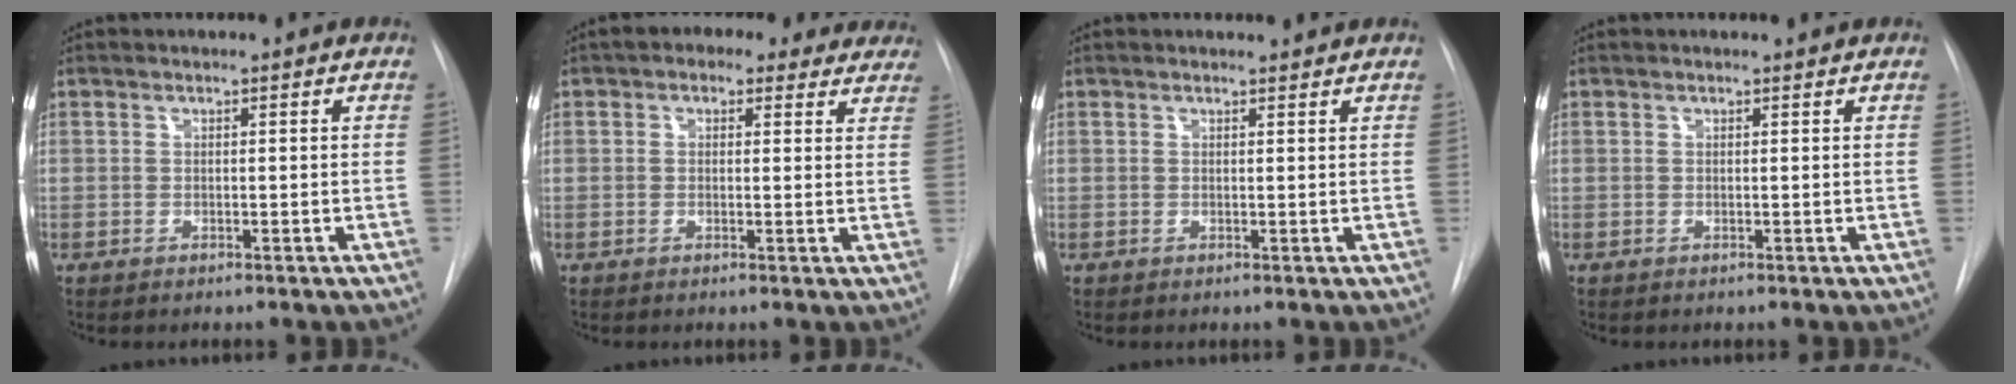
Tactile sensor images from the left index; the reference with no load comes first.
{"total": 8.7, "force": [6.6, 4.6, 3.3], "torque": [-0.016, 0.027, 0.067]}
{"total": 1.1, "force": [1.1, 0.0, -0.1], "torque": [-0.007, -0.001, 0.015]}
{"total": 0.5, "force": [0.5, 0.0, 0.0], "torque": [-0.004, 0.002, 0.007]}